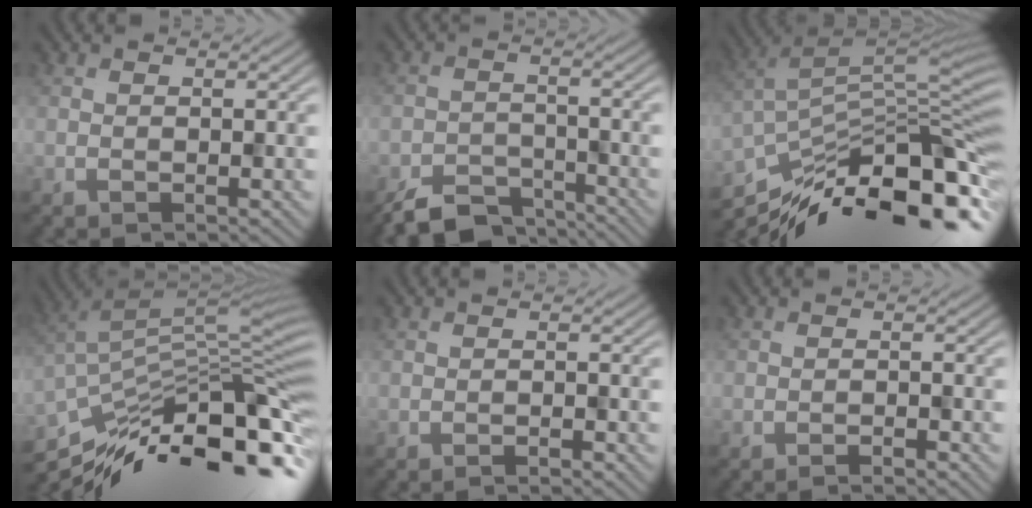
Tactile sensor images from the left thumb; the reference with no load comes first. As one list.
[{"total": 6.0, "force": [-5.1, 2.2, 2.1], "torque": [-0.034, -0.007, -0.093]}, {"total": 15.6, "force": [-9.9, 4.8, 11.0], "torque": [-0.226, -0.003, -0.163]}, {"total": 15.2, "force": [-8.1, 4.7, 11.9], "torque": [-0.235, 0.007, -0.143]}, {"total": 0.8, "force": [-0.7, 0.0, 0.4], "torque": [-0.006, 0.002, -0.013]}, {"total": 1.1, "force": [-1.0, 0.0, 0.5], "torque": [-0.007, 0.002, -0.017]}]